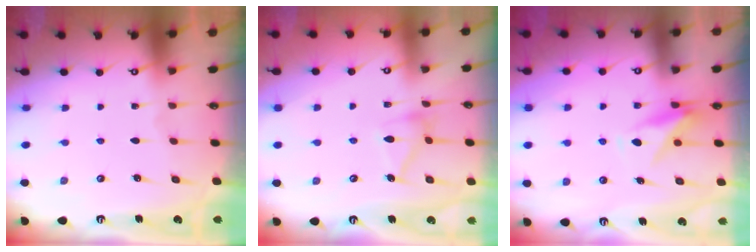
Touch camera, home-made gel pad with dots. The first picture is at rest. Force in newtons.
{"total": 12.5, "press": 12.5, "slide": 0.3}
{"total": 9.2, "press": 9.1, "slide": 1.4}